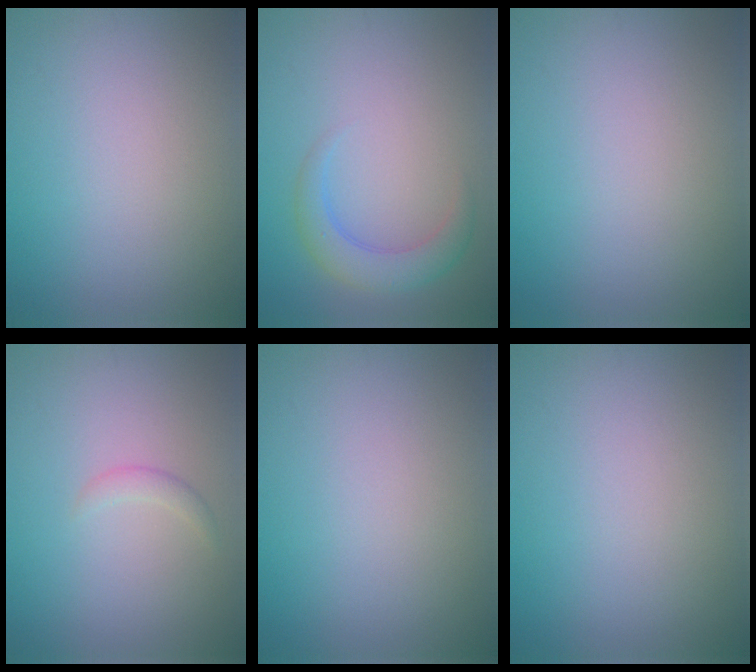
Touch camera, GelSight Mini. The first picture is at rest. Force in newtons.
{"total": 3.0, "press": 3.0, "slide": 0.1}
{"total": 0.0}
{"total": 1.0, "press": 1.0, "slide": 0.1}
{"total": 0.0}
{"total": 0.0}